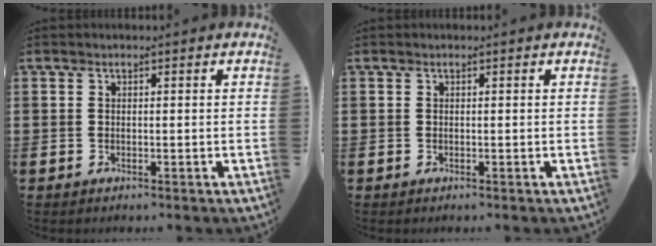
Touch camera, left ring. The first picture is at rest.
{"total": 0.0}